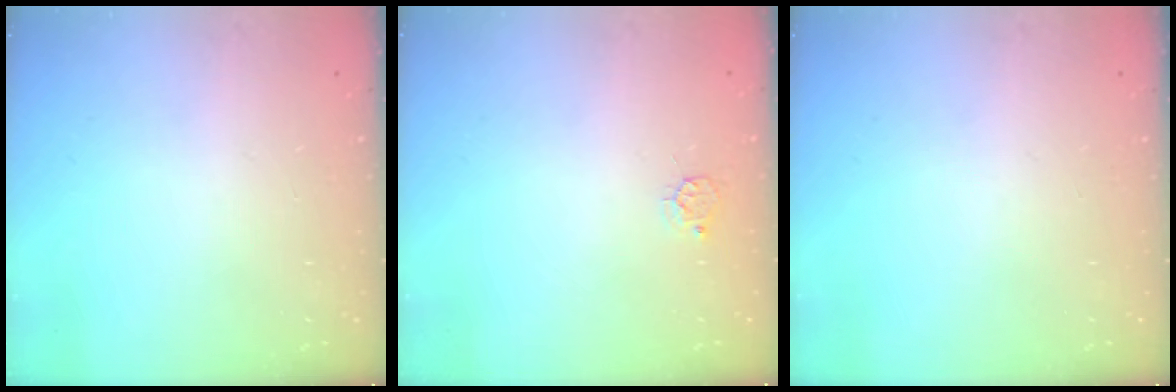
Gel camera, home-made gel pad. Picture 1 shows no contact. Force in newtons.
{"total": 3.7, "press": 3.7, "slide": 0.3}
{"total": 0.0}